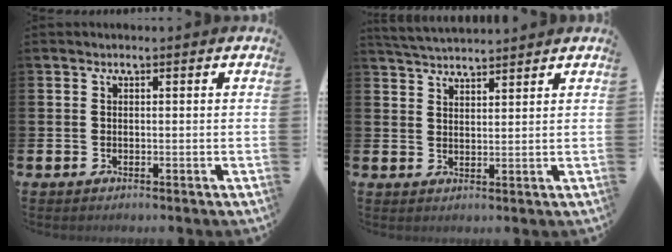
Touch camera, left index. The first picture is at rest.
{"total": 3.7, "force": [3.7, 0.2, 0.3], "torque": [-0.009, -0.018, 0.066]}